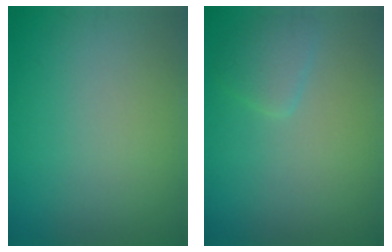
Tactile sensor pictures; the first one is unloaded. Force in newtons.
{"total": 1.8, "press": 1.8, "slide": 0.2}